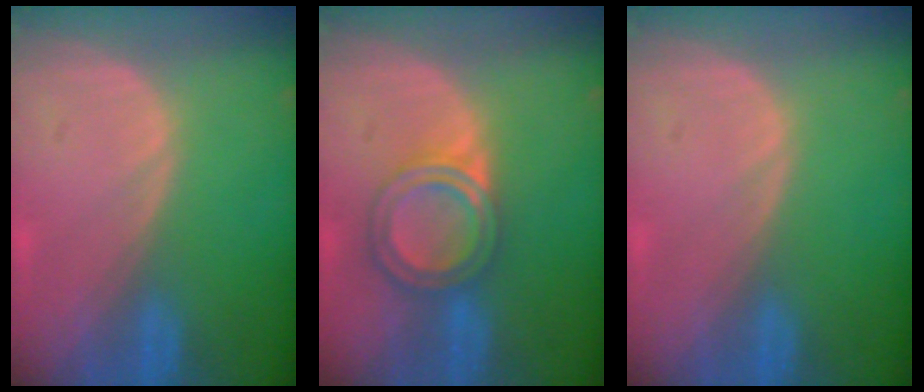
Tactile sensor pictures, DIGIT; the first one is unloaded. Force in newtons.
{"total": 6.1, "press": 5.5, "slide": 2.6}
{"total": 0.0}